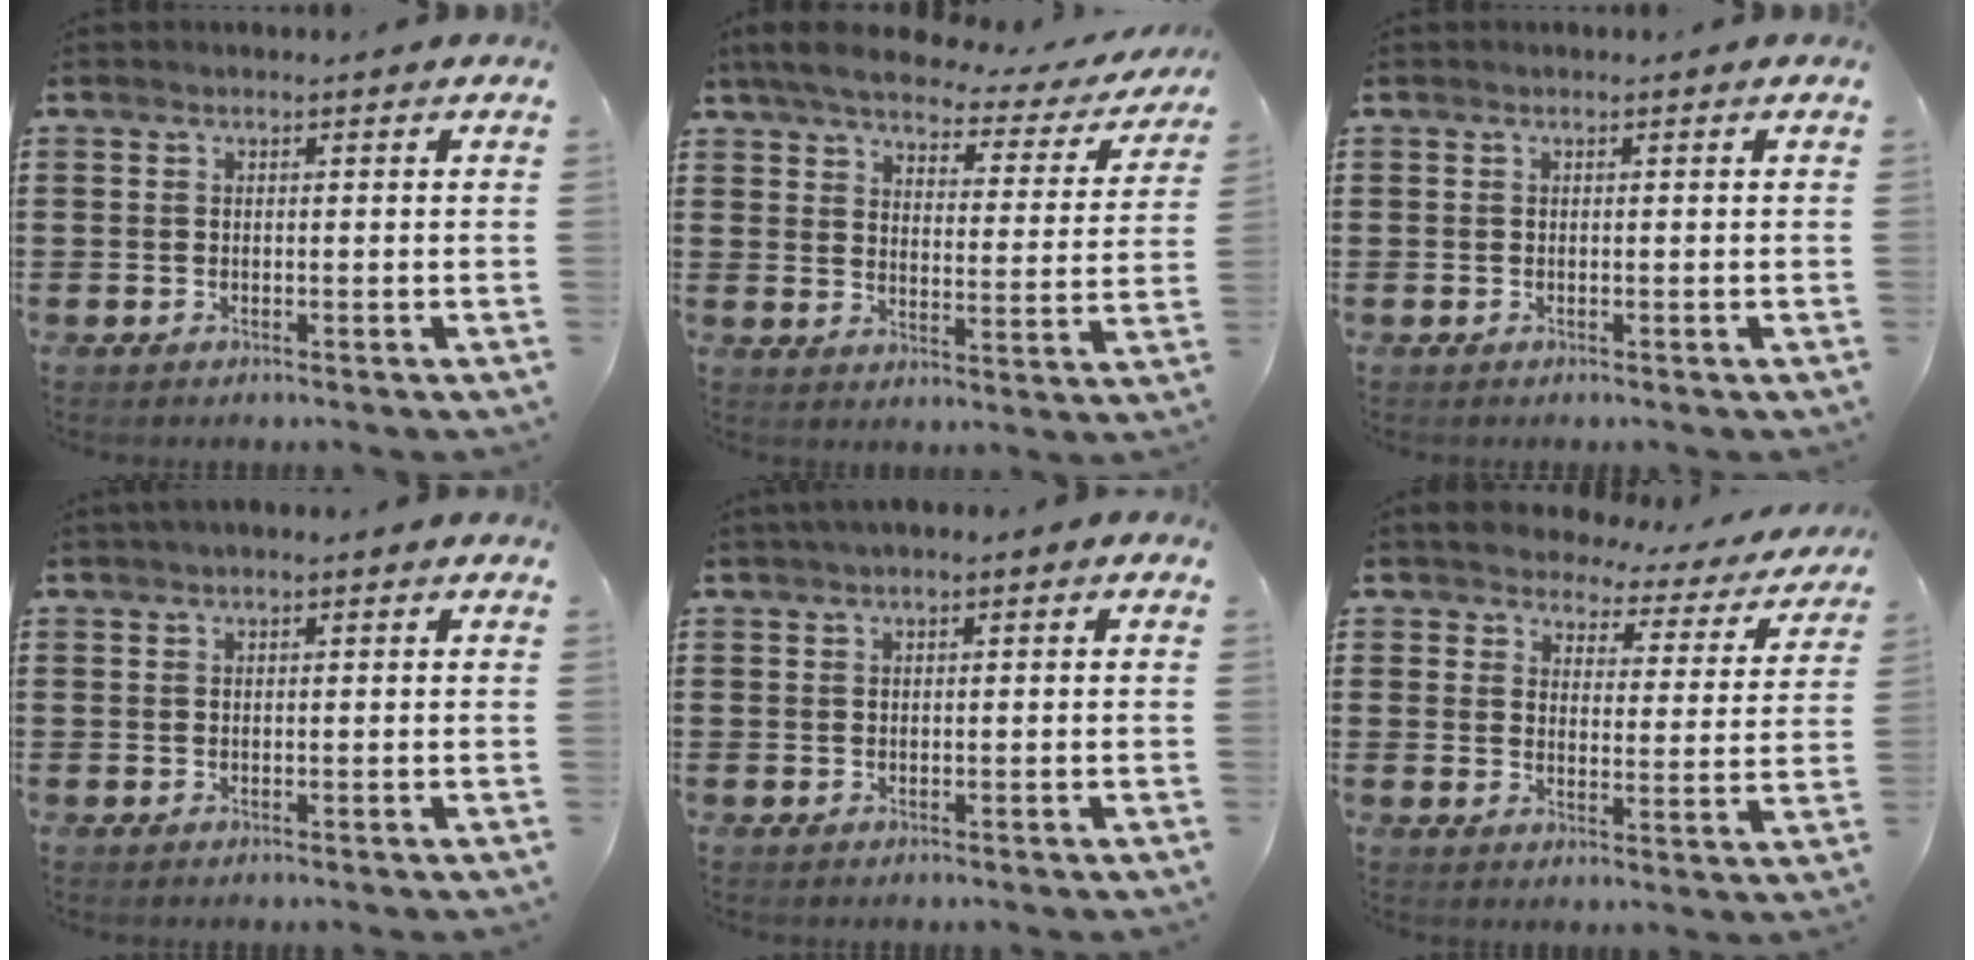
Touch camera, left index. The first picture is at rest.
{"total": 5.4, "force": [4.8, 0.8, 2.4], "torque": [-0.072, -0.026, 0.079]}
{"total": 0.0}
{"total": 0.9, "force": [0.3, 0.2, 0.8], "torque": [-0.014, 0.003, 0.005]}
{"total": 1.1, "force": [0.2, 0.4, 1.0], "torque": [-0.019, 0.003, 0.003]}
{"total": 3.4, "force": [3.3, 0.9, 0.0], "torque": [-0.025, -0.022, 0.051]}